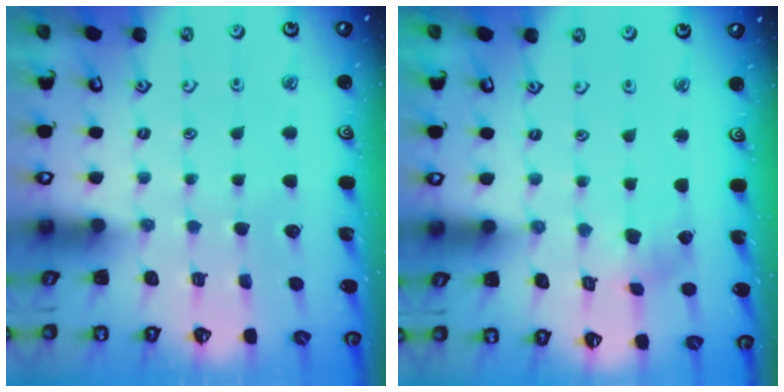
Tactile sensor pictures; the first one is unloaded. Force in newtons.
{"total": 1.7, "press": 1.7, "slide": 0.2}